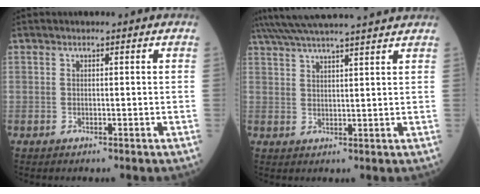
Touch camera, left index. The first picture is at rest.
{"total": 16.6, "force": [15.0, -0.4, 7.2], "torque": [-0.135, 0.024, 0.216]}